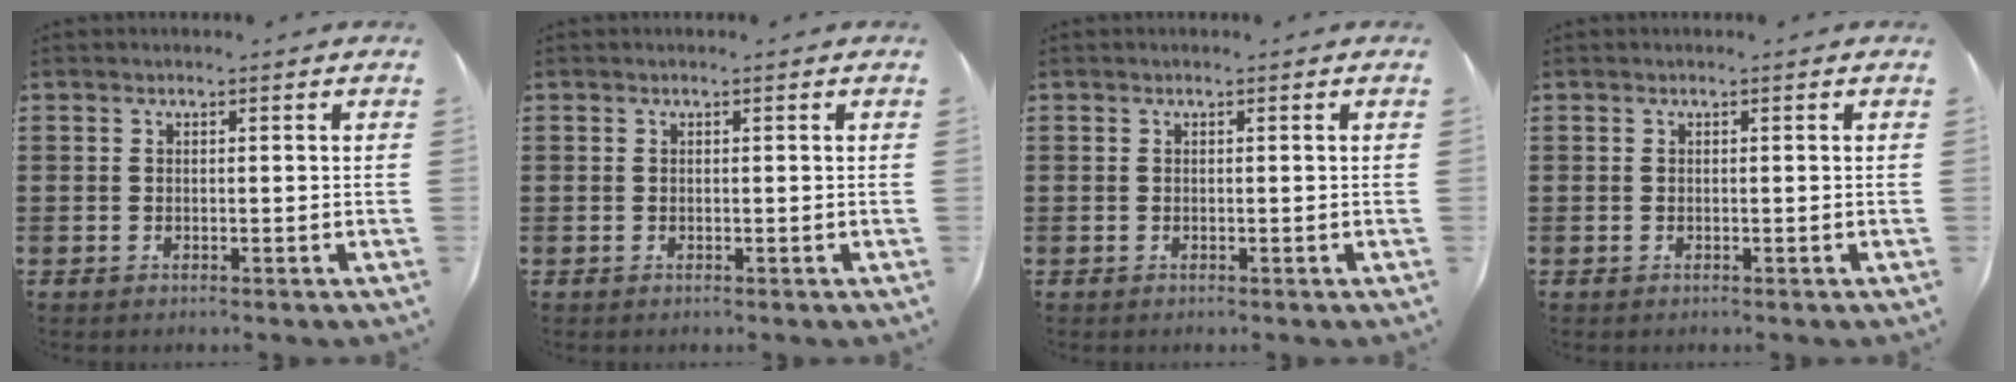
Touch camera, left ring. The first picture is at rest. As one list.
[{"total": 0.0}, {"total": 0.0}, {"total": 0.0}]